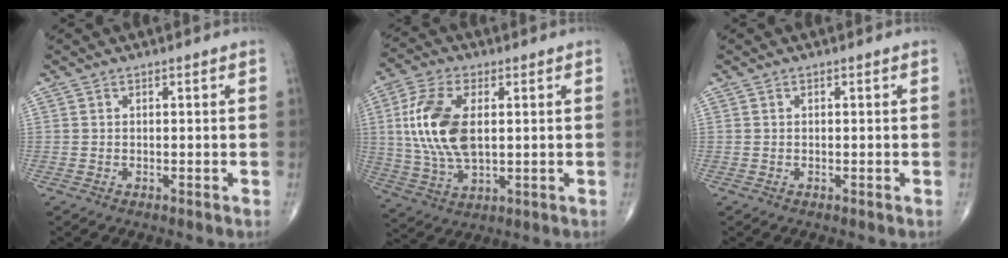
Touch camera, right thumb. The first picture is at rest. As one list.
[{"total": 14.3, "force": [2.0, 7.5, 12.0], "torque": [-0.252, -0.002, 0.041]}, {"total": 0.0}]